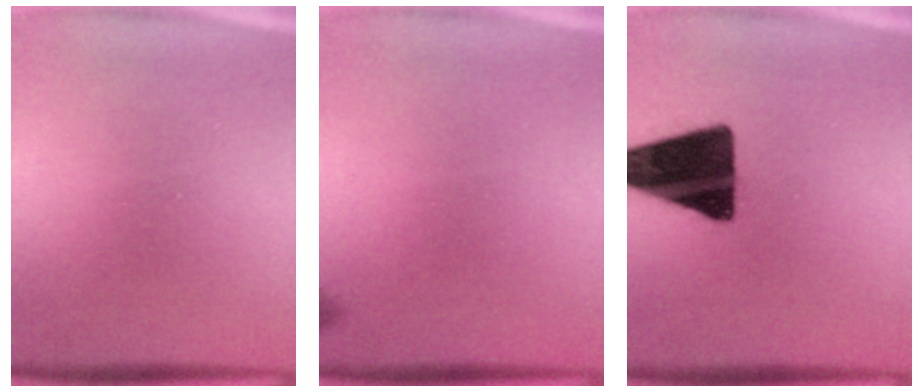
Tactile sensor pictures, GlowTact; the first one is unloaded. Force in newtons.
{"total": 0.6}
{"total": 16.3}